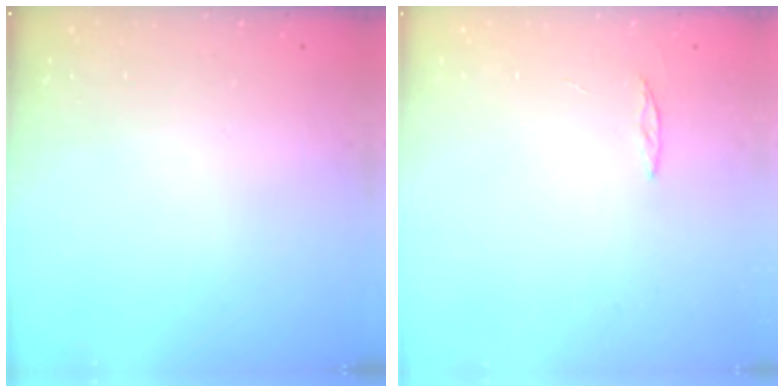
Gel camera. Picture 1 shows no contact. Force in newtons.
{"total": 2.0, "press": 2.0, "slide": 0.2}